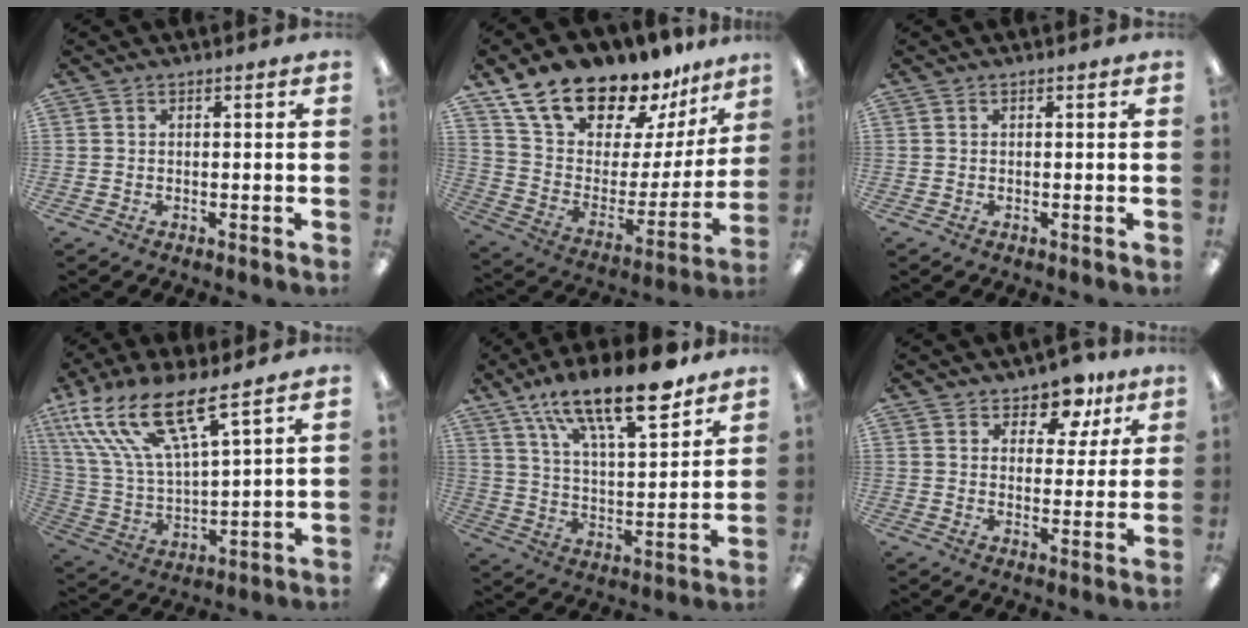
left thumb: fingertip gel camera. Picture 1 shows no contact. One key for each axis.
{"total": 19.4, "fx": 16.6, "fy": 7.8, "fz": 6.2, "tx": -0.117, "ty": -0.125, "tz": 0.299}
{"total": 0.0}
{"total": 18.7, "fx": 12.5, "fy": 5.7, "fz": 12.7, "tx": -0.272, "ty": -0.073, "tz": 0.218}
{"total": 19.5, "fx": 14.1, "fy": 6.1, "fz": 11.9, "tx": -0.195, "ty": -0.081, "tz": 0.237}
{"total": 9.0, "fx": 6.8, "fy": 4.8, "fz": 3.5, "tx": -0.047, "ty": -0.039, "tz": 0.120}